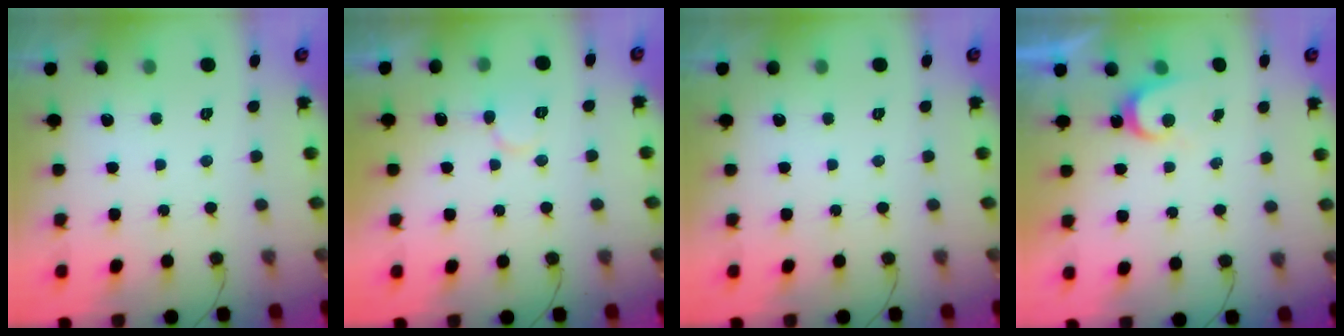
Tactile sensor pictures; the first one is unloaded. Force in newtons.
{"total": 7.0, "press": 7.0, "slide": 0.6}
{"total": 0.0}
{"total": 3.7, "press": 3.6, "slide": 0.3}